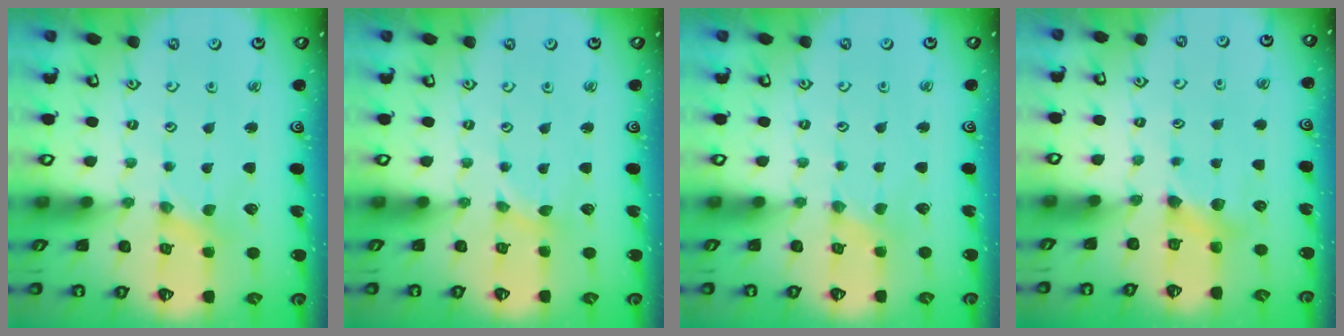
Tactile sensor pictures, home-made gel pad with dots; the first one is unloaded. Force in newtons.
{"total": 0.7, "press": 0.7, "slide": 0.1}
{"total": 0.0}
{"total": 4.9, "press": 4.8, "slide": 0.5}